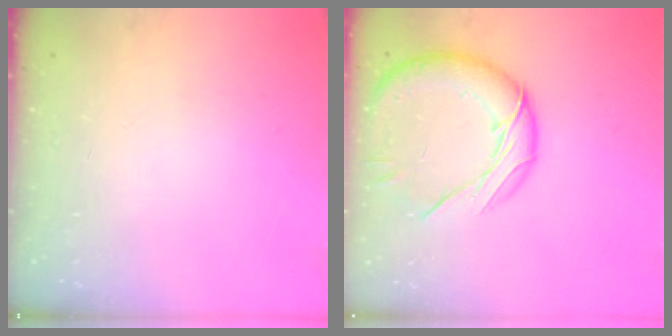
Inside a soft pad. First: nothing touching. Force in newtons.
{"total": 16.5, "press": 16.5, "slide": 1.1}